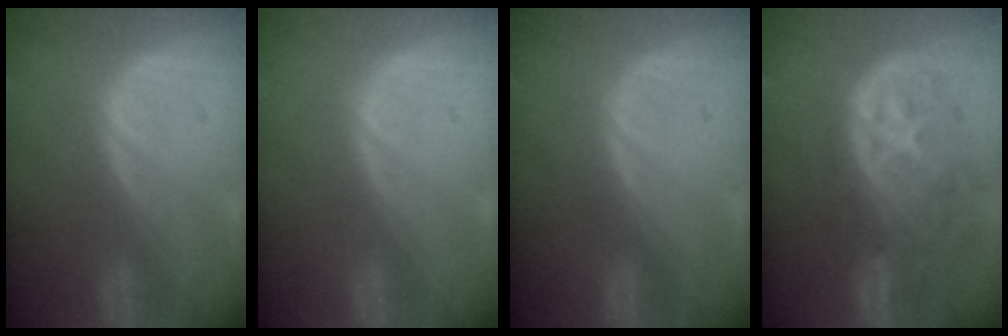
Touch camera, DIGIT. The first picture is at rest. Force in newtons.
{"total": 0.0}
{"total": 0.0}
{"total": 11.1, "press": 9.8, "slide": 5.2}